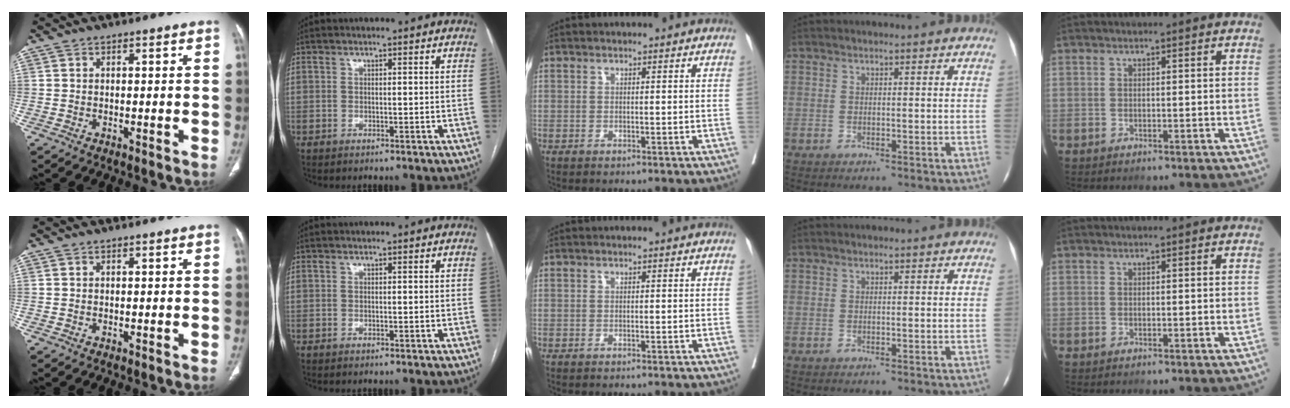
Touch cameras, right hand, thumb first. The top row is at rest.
{}